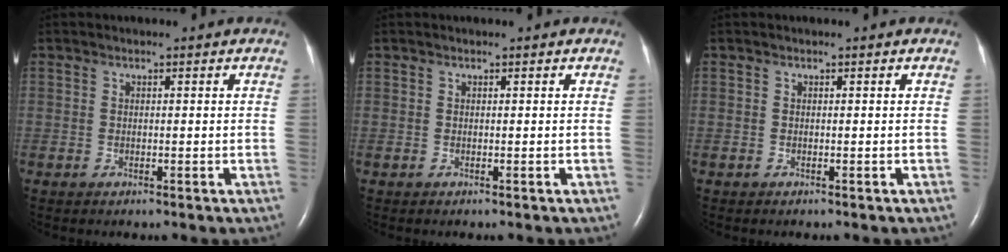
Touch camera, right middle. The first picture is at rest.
{"total": 0.0}
{"total": 0.0}